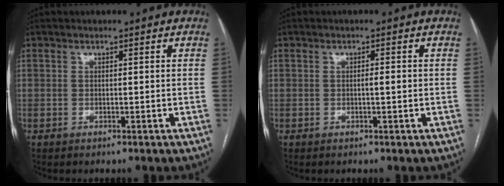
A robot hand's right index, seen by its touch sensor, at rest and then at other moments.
{"total": 1.2, "force": [-0.1, 0.1, 1.2], "torque": [-0.017, 0.002, -0.002]}